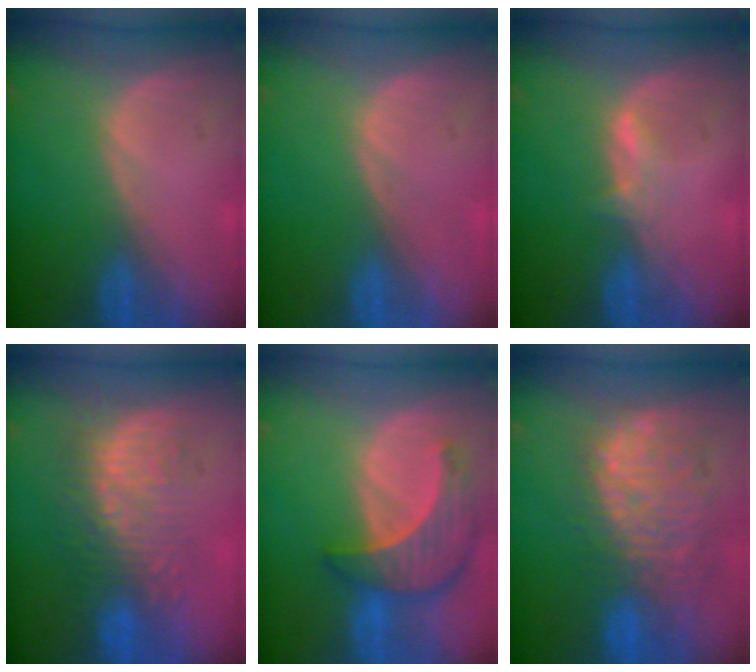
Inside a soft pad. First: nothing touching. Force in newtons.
{"total": 0.0}
{"total": 2.1, "press": 2.0, "slide": 0.4}
{"total": 9.1, "press": 8.6, "slide": 2.8}
{"total": 8.7, "press": 7.9, "slide": 3.7}
{"total": 11.4, "press": 10.4, "slide": 4.7}